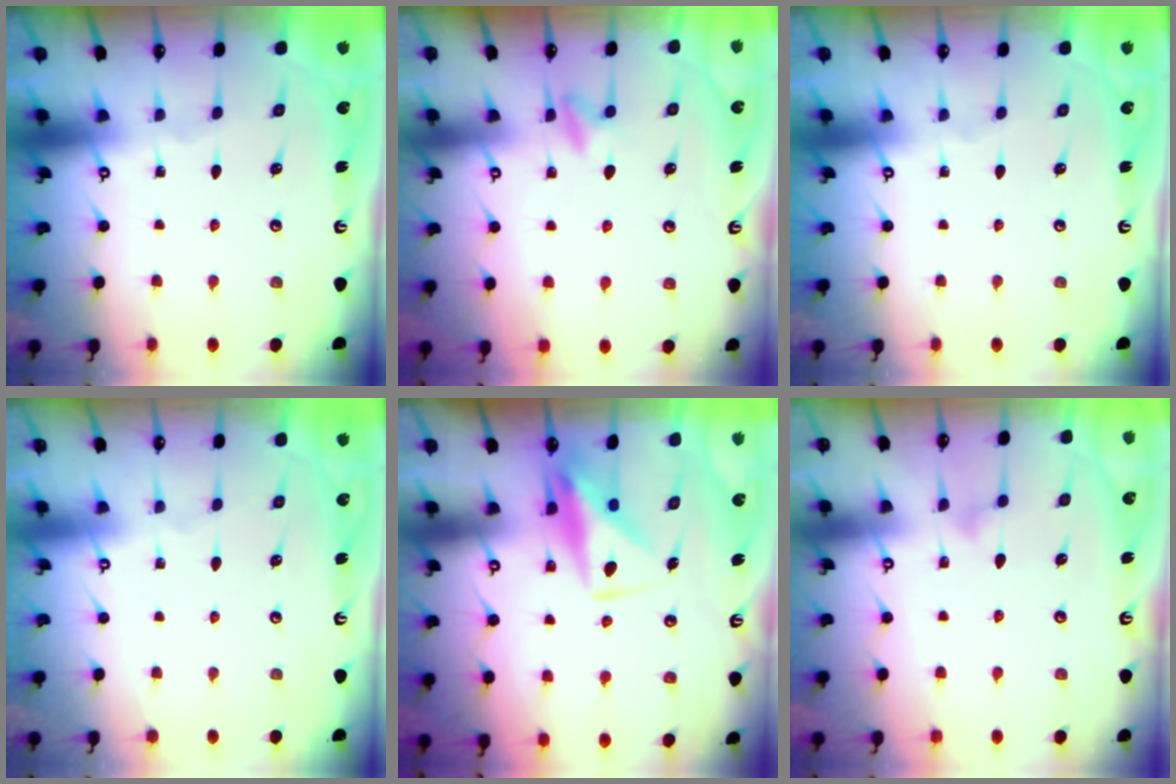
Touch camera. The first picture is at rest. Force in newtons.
{"total": 5.4, "press": 5.1, "slide": 1.7}
{"total": 0.0}
{"total": 4.0, "press": 4.0, "slide": 0.2}
{"total": 9.1, "press": 9.1, "slide": 0.6}
{"total": 7.2, "press": 7.2, "slide": 0.5}